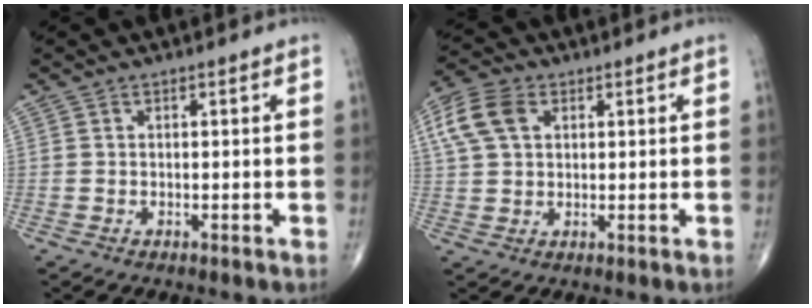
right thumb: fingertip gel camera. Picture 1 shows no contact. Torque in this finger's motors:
{"motor_torque": [0.00, 0.23, 0.42, 0.09, 0.15]}